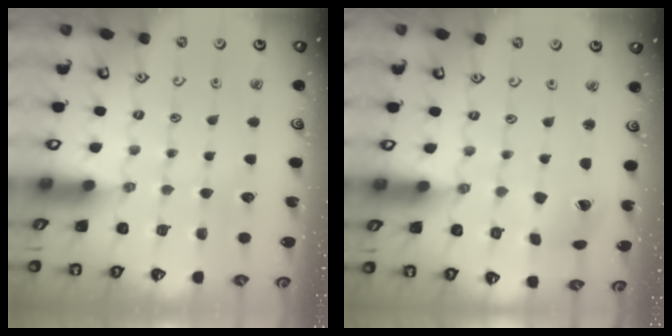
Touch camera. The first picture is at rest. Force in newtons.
{"total": 3.0, "press": 2.9, "slide": 0.5}